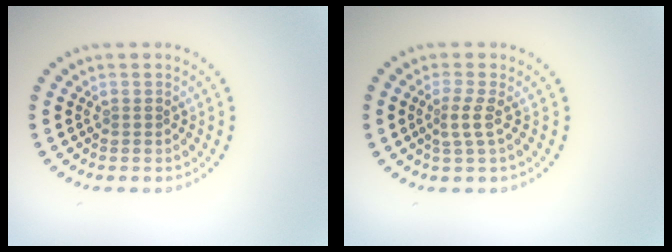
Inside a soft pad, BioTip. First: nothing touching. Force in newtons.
{"total": 1.7, "press": 1.3, "slide": 1.2}